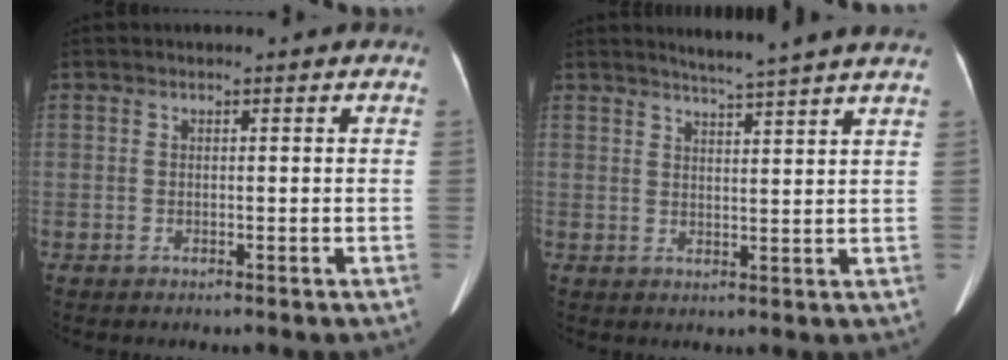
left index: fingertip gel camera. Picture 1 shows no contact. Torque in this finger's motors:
{"motor_torque": [-0.22, -0.37, -0.05, 0.02]}